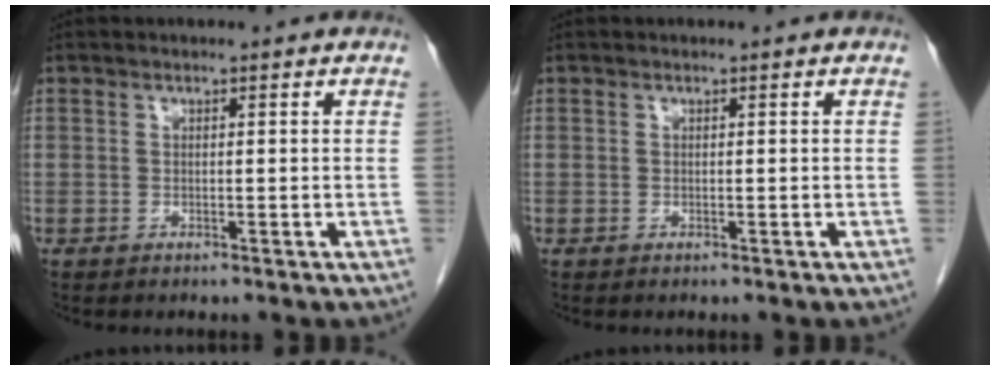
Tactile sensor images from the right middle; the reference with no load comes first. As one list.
[{"total": 0.0}]